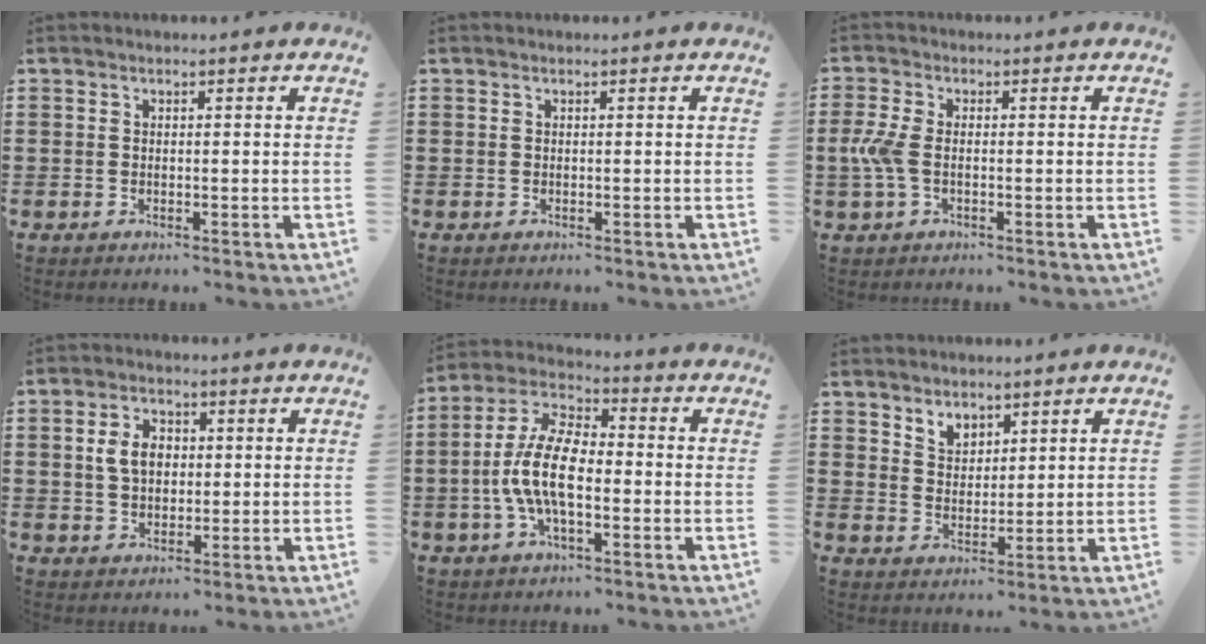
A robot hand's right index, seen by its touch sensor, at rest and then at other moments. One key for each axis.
{"total": 0.0}
{"total": 4.5, "fx": -0.8, "fy": 2.1, "fz": 3.9, "tx": -0.107, "ty": -0.008, "tz": -0.025}
{"total": 4.9, "fx": 0.7, "fy": 3.4, "fz": 3.4, "tx": -0.084, "ty": 0.013, "tz": 0.006}
{"total": 10.6, "fx": -2.2, "fy": 4.6, "fz": 9.3, "tx": -0.220, "ty": -0.007, "tz": -0.049}
{"total": 3.5, "fx": 2.8, "fy": 2.1, "fz": 0.3, "tx": -0.018, "ty": 0.004, "tz": 0.054}